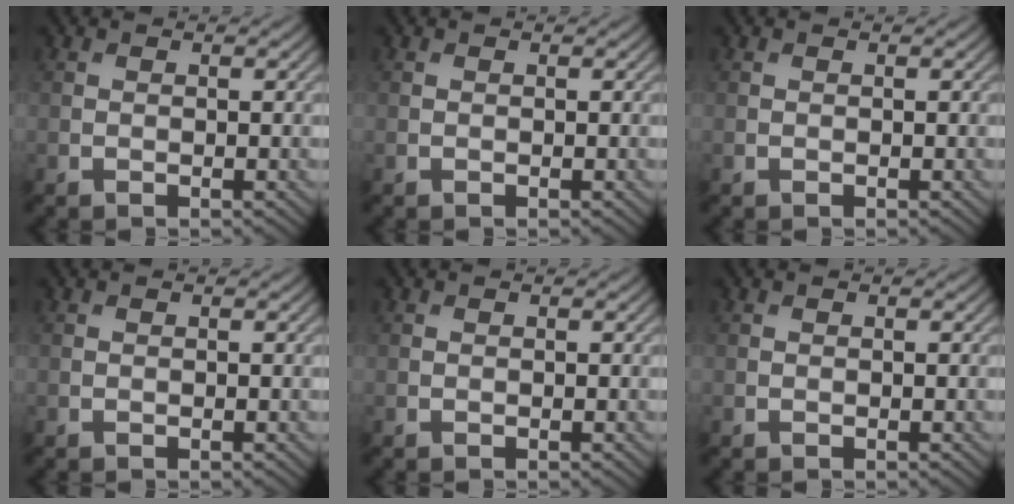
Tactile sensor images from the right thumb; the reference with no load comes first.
{"total": 0.0}
{"total": 0.0}
{"total": 0.0}
{"total": 0.0}
{"total": 0.0}